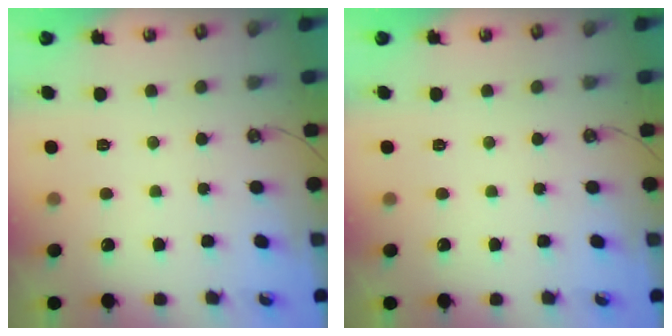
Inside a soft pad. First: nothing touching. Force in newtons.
{"total": 0.0}